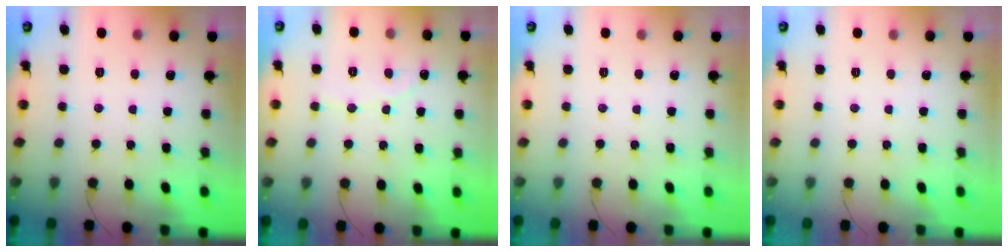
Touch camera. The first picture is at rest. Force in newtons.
{"total": 1.7, "press": 1.6, "slide": 0.1}
{"total": 0.0}
{"total": 0.0}